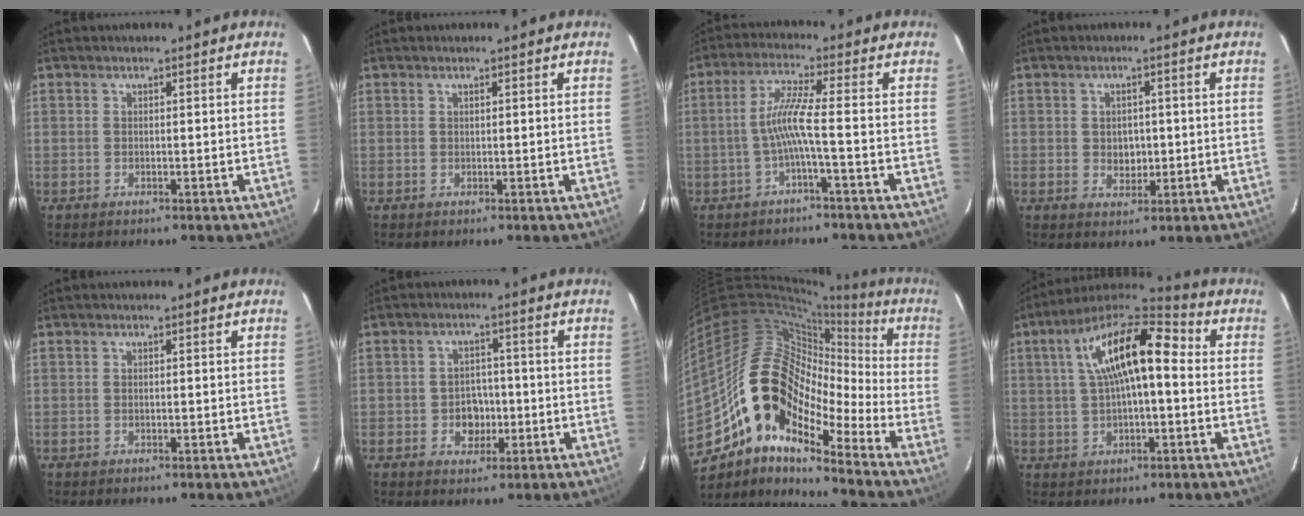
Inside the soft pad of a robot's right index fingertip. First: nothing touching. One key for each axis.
{"total": 0.0}
{"total": 5.5, "fx": -2.0, "fy": -1.1, "fz": 5.0, "tx": -0.115, "ty": 0.006, "tz": -0.037}
{"total": 3.4, "fx": -0.1, "fy": 2.9, "fz": 1.9, "tx": -0.028, "ty": 0.001, "tz": 0.002}
{"total": 0.0}
{"total": 4.6, "fx": -1.3, "fy": 3.9, "fz": 2.0, "tx": -0.040, "ty": 0.011, "tz": -0.011}
{"total": 17.2, "fx": -10.1, "fy": 8.8, "fz": 10.8, "tx": -0.184, "ty": 0.002, "tz": -0.206}
{"total": 15.4, "fx": 2.5, "fy": 6.0, "fz": 14.0, "tx": -0.251, "ty": 0.033, "tz": 0.033}